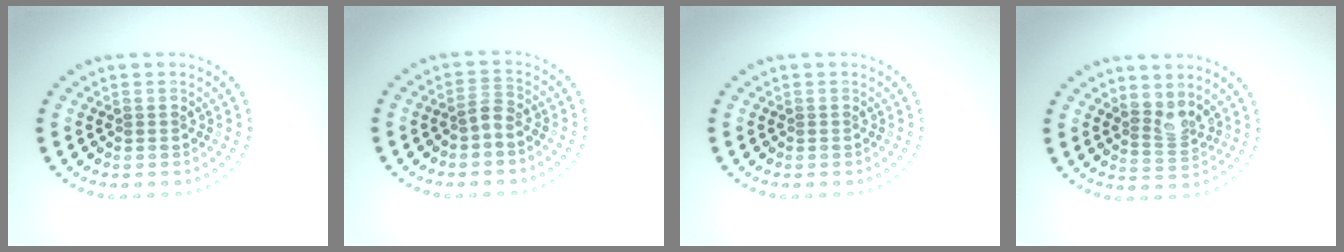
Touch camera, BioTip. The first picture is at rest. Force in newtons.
{"total": 1.3, "press": 1.1, "slide": 0.8}
{"total": 0.0}
{"total": 2.0, "press": 1.5, "slide": 1.3}